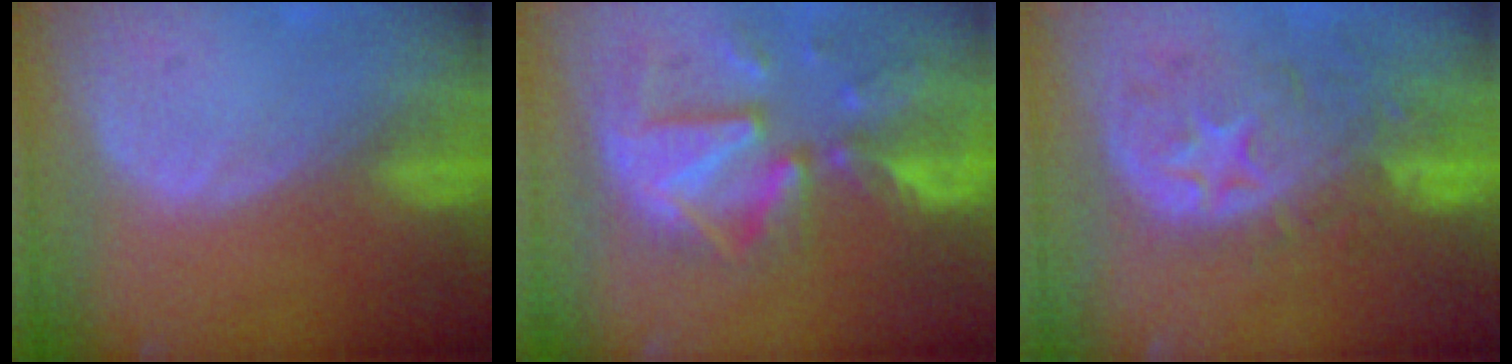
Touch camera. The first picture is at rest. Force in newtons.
{"total": 12.1, "press": 10.5, "slide": 6.1}
{"total": 11.1, "press": 9.8, "slide": 5.2}